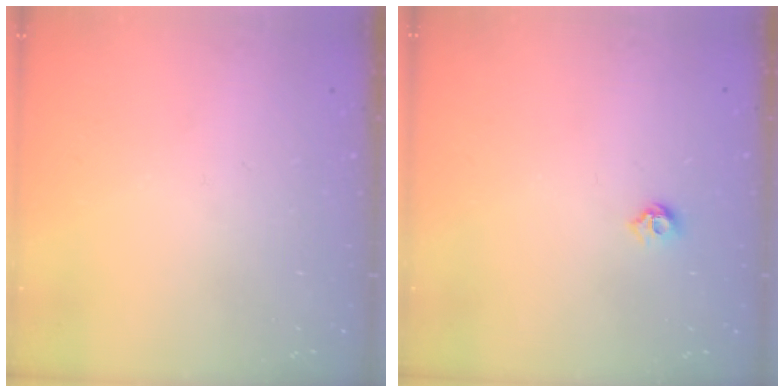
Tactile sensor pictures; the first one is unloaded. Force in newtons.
{"total": 5.0, "press": 4.9, "slide": 0.8}